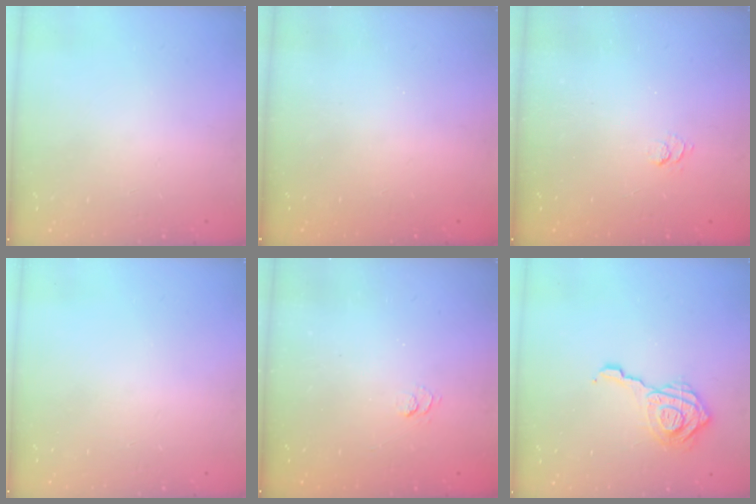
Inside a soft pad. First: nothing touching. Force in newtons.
{"total": 2.3, "press": 2.2, "slide": 0.8}
{"total": 2.5, "press": 2.0, "slide": 1.4}
{"total": 0.0}
{"total": 2.7, "press": 2.2, "slide": 1.5}
{"total": 13.8, "press": 13.8, "slide": 1.3}